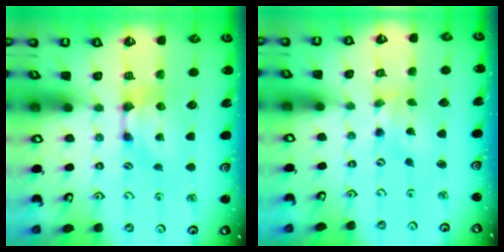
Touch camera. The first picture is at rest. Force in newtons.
{"total": 1.5, "press": 1.1, "slide": 1.0}